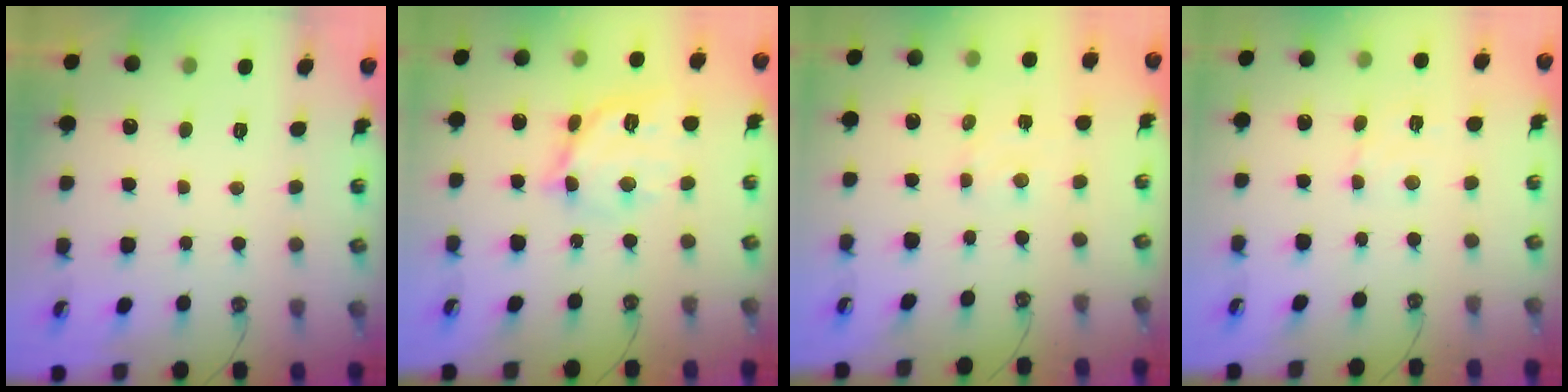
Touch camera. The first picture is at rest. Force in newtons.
{"total": 14.7, "press": 14.6, "slide": 1.2}
{"total": 1.8, "press": 1.8, "slide": 0.3}
{"total": 2.9, "press": 2.8, "slide": 0.6}